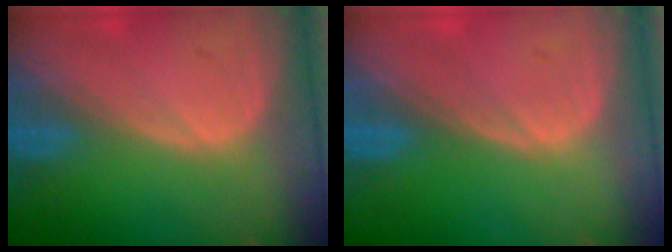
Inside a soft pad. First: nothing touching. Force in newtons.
{"total": 0.0}